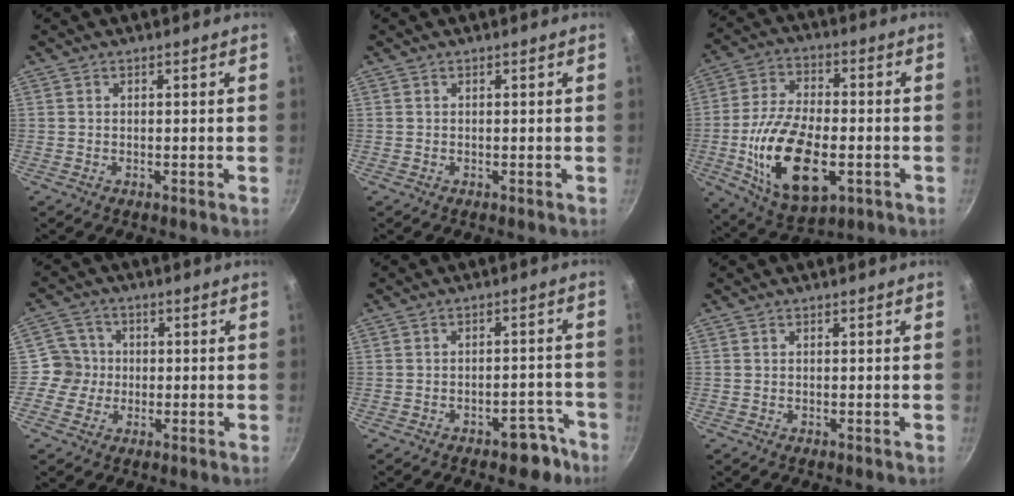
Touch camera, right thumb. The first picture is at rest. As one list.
[{"total": 0.0}, {"total": 19.5, "force": [-4.6, 10.0, 16.0], "torque": [-0.288, 0.007, -0.069]}, {"total": 5.7, "force": [-0.6, 5.6, 0.5], "torque": [0.026, 0.014, -0.021]}, {"total": 6.0, "force": [-4.0, 3.0, 3.3], "torque": [-0.024, 0.042, -0.049]}, {"total": 0.0}]